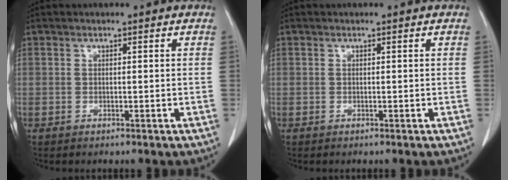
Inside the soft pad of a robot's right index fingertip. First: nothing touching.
{"total": 0.0}